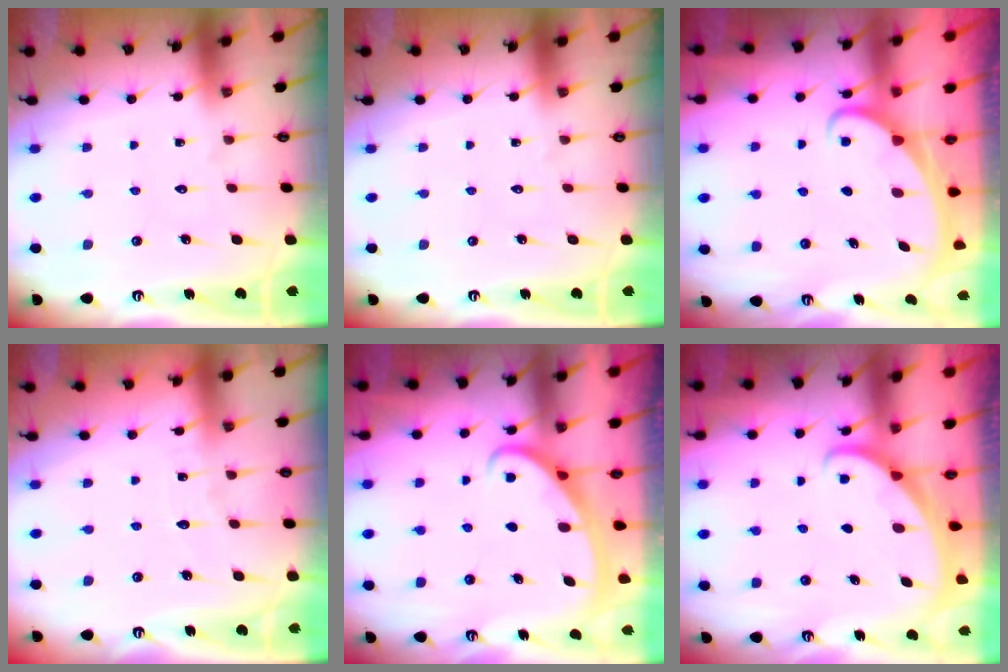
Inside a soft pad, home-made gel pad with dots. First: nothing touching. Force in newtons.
{"total": 0.0}
{"total": 2.3, "press": 2.3, "slide": 0.3}
{"total": 3.0, "press": 3.0, "slide": 0.3}
{"total": 2.7, "press": 2.7, "slide": 0.4}
{"total": 1.2, "press": 1.2, "slide": 0.1}